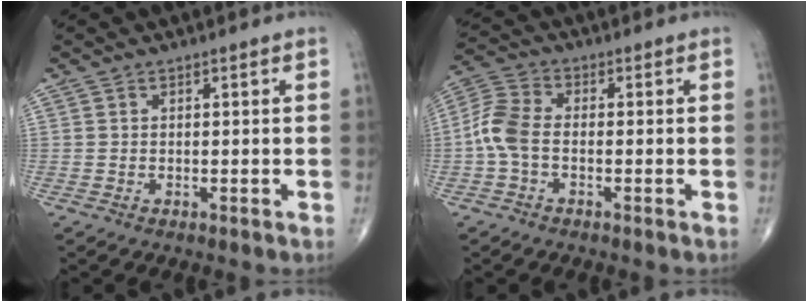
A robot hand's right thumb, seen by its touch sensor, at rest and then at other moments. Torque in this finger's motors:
{"motor_torque": [-0.06, 0.50, 0.26, -0.10, 0.07]}